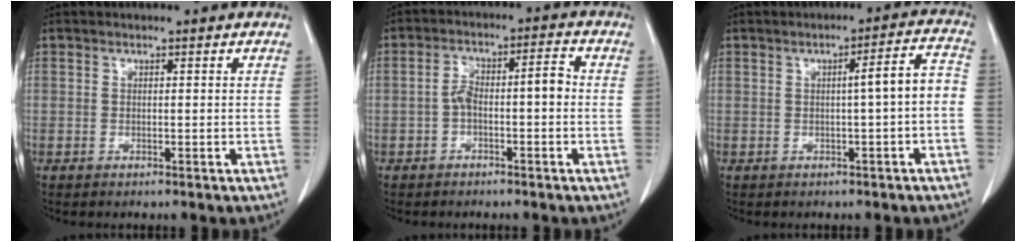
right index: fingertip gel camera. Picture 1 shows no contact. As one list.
[{"total": 5.8, "force": [-1.0, 1.8, 5.4], "torque": [-0.098, 0.033, -0.017]}, {"total": 5.2, "force": [-0.8, 0.2, 5.1], "torque": [-0.068, 0.020, -0.012]}]